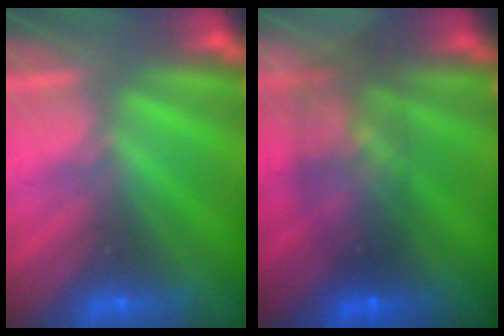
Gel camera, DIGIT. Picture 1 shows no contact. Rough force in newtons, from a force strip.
{"total": 6.9}